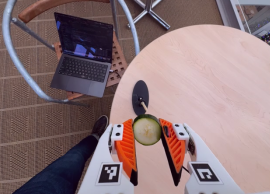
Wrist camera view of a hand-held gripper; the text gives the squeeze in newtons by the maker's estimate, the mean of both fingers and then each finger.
{"total": 8.1, "left": 7.6, "right": 8.7}